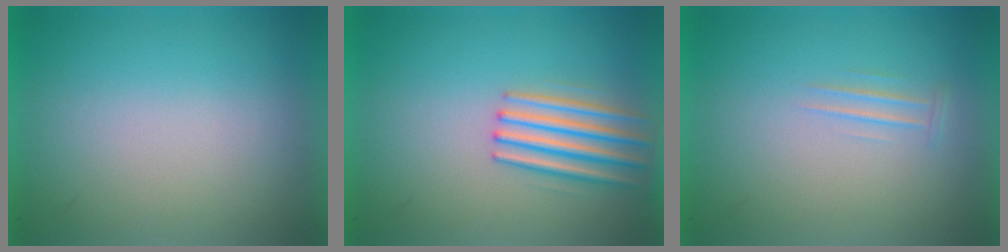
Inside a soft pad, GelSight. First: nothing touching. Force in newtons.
{"total": 3.8}
{"total": 1.0}